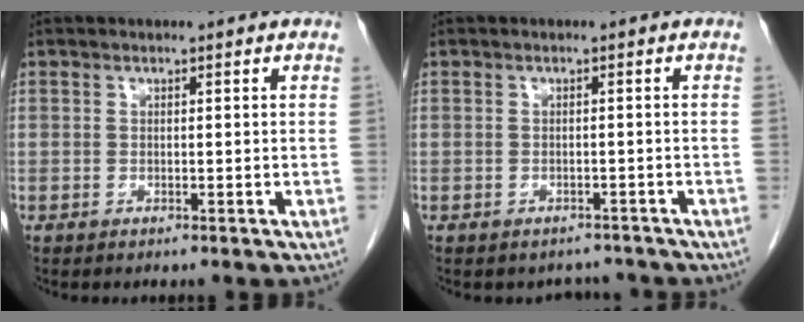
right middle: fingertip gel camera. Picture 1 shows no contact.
{"total": 2.8, "force": [-2.5, 1.3, -0.2], "torque": [0.005, 0.005, -0.034]}